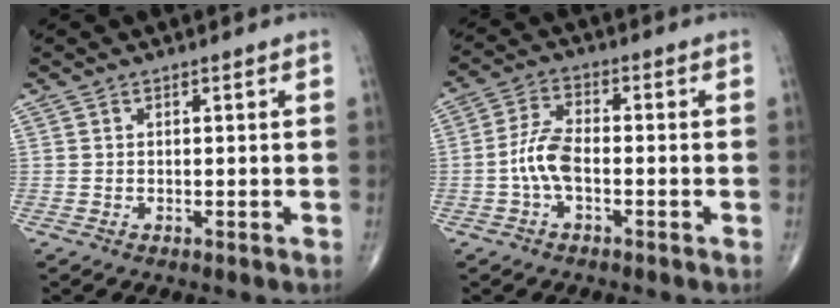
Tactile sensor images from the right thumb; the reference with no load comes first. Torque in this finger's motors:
{"motor_torque": [0.99, 0.43, 0.84, -0.18, 0.06]}